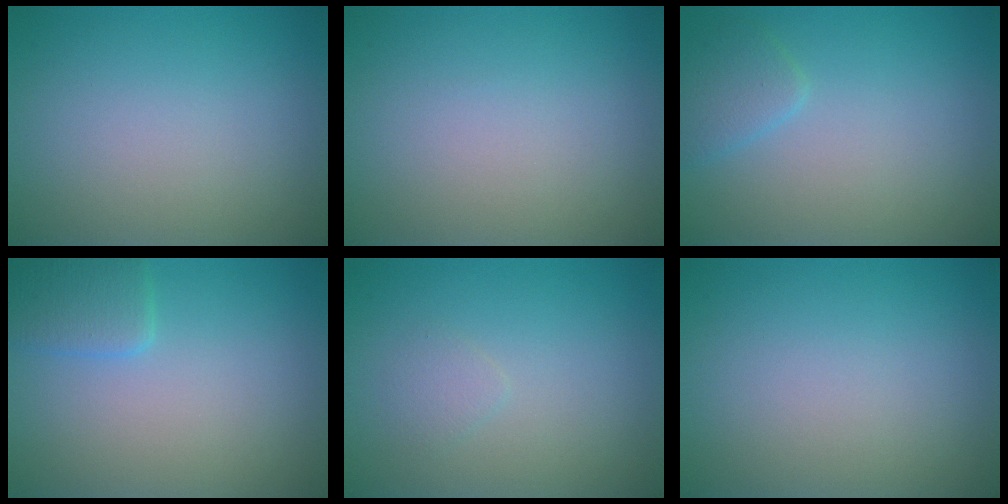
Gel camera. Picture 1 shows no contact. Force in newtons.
{"total": 0.0}
{"total": 1.7, "press": 1.7, "slide": 0.1}
{"total": 2.1, "press": 2.1, "slide": 0.1}
{"total": 0.9, "press": 0.9, "slide": 0.0}
{"total": 0.0}